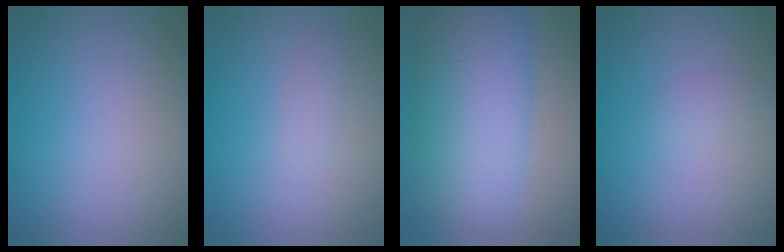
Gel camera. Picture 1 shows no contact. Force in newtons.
{"total": 0.9, "press": 0.9, "slide": 0.0}
{"total": 9.5, "press": 9.5, "slide": 0.5}
{"total": 0.8, "press": 0.8, "slide": 0.0}